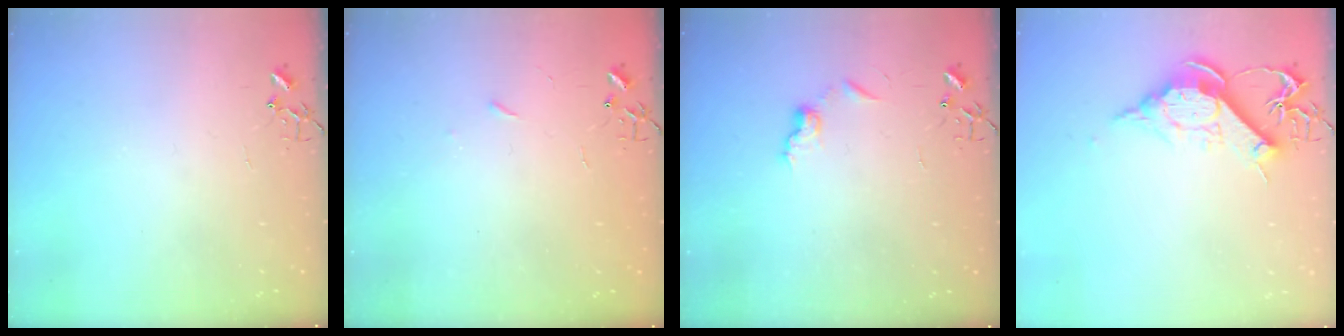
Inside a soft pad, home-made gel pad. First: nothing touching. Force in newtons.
{"total": 2.5, "press": 2.5, "slide": 0.4}
{"total": 7.5, "press": 7.4, "slide": 0.8}
{"total": 11.9, "press": 11.9, "slide": 0.4}